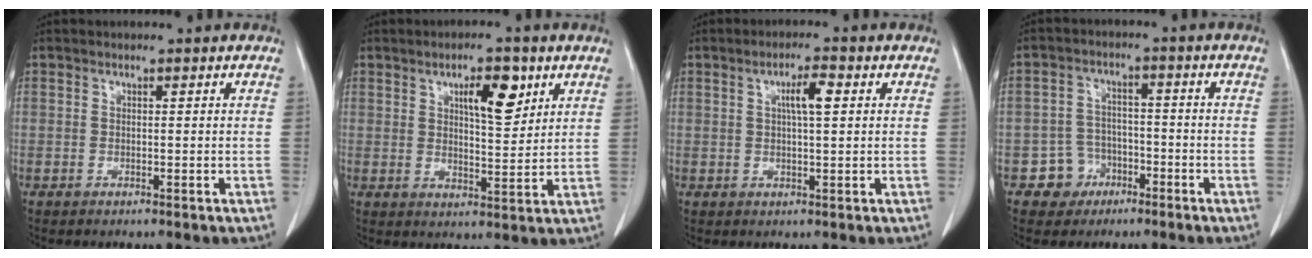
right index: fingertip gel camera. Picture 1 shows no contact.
{"total": 7.3, "force": [3.5, 2.3, 5.9], "torque": [-0.094, 0.002, 0.056]}
{"total": 4.0, "force": [1.1, 0.6, 3.7], "torque": [-0.065, 0.005, 0.019]}
{"total": 5.2, "force": [-2.8, 4.5, 0.2], "torque": [0.007, 0.017, -0.041]}